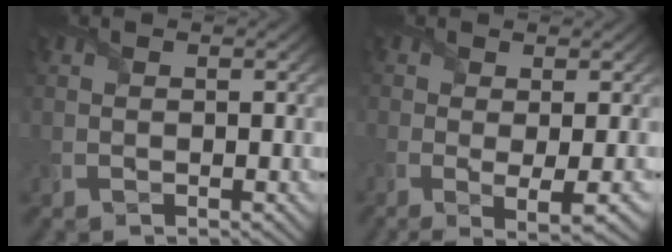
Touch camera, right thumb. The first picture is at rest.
{"total": 3.4, "force": [-0.8, 0.4, 3.2], "torque": [-0.072, -0.012, -0.015]}